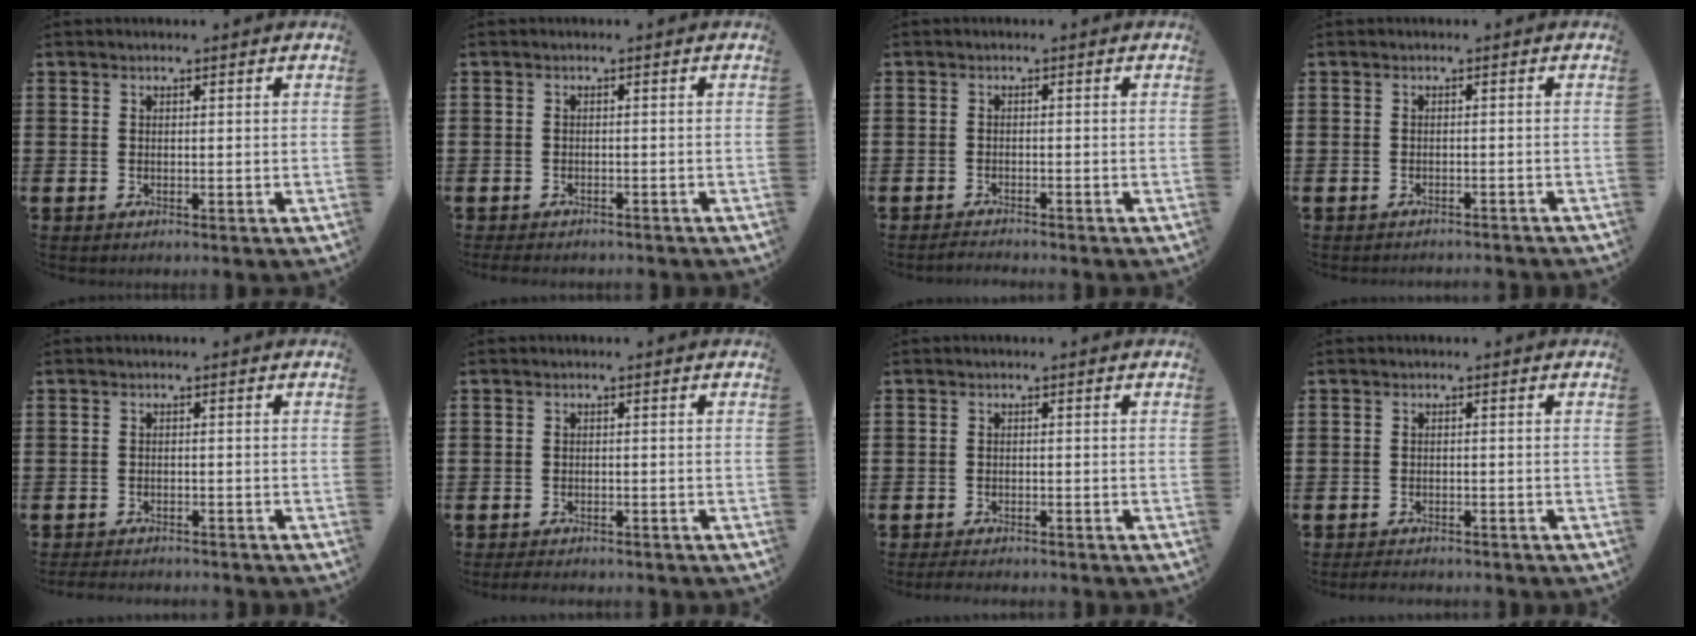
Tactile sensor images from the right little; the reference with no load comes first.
{"total": 0.9, "force": [-0.9, 0.1, 0.1], "torque": [-0.004, -0.001, -0.018]}
{"total": 1.0, "force": [-1.0, 0.0, 0.2], "torque": [-0.005, 0.000, -0.020]}
{"total": 0.9, "force": [-0.8, -0.1, 0.0], "torque": [-0.001, 0.000, -0.018]}
{"total": 1.4, "force": [-1.4, 0.0, 0.1], "torque": [-0.004, 0.002, -0.030]}
{"total": 1.1, "force": [-1.1, 0.1, 0.2], "torque": [-0.007, 0.001, -0.023]}
{"total": 1.2, "force": [-1.2, 0.1, 0.3], "torque": [-0.007, 0.001, -0.024]}
{"total": 1.3, "force": [-1.3, 0.1, 0.1], "torque": [-0.006, 0.001, -0.027]}